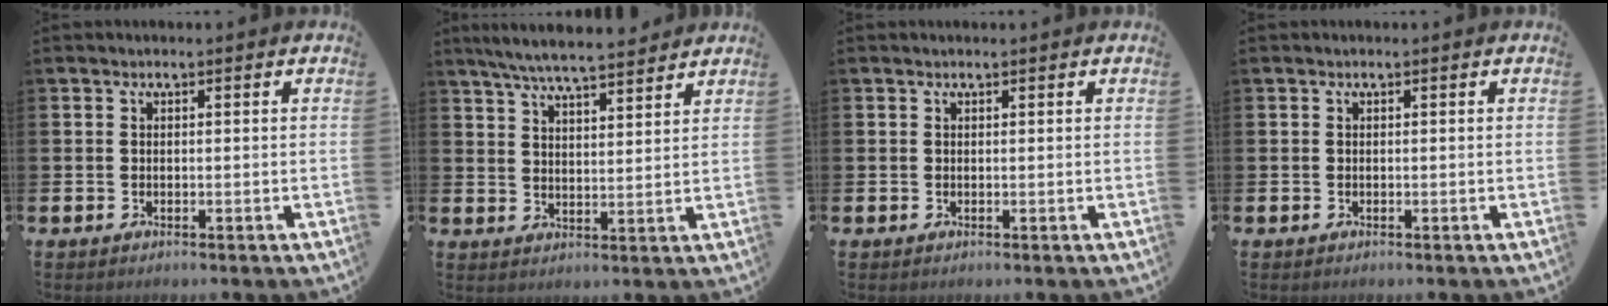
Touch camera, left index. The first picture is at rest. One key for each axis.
{"total": 6.3, "fx": 6.0, "fy": 0.4, "fz": 1.9, "tx": -0.052, "ty": -0.027, "tz": 0.107}
{"total": 0.0}
{"total": 0.0}